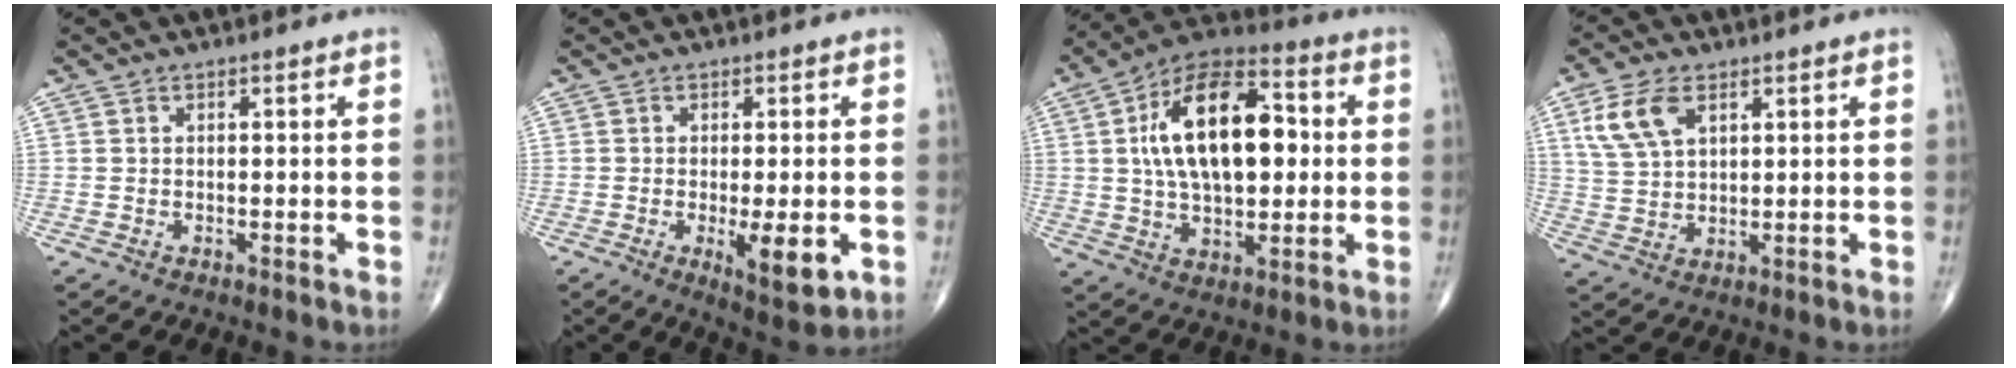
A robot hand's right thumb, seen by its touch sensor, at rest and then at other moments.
{"total": 7.5, "force": [-1.9, 2.3, 6.9], "torque": [-0.101, -0.019, -0.023]}
{"total": 20.5, "force": [2.7, 11.0, 17.1], "torque": [-0.263, 0.018, 0.041]}
{"total": 8.1, "force": [3.7, 4.0, 6.0], "torque": [-0.129, -0.005, 0.080]}